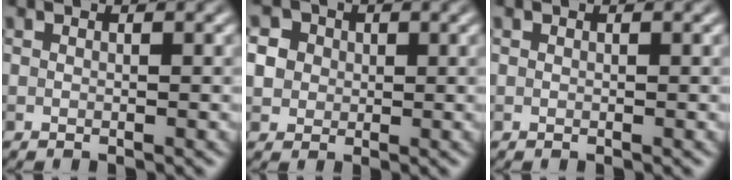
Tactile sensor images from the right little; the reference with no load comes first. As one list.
[{"total": 5.5, "force": [1.2, 5.0, 2.1], "torque": [-0.044, 0.027, 0.014]}, {"total": 0.0}]